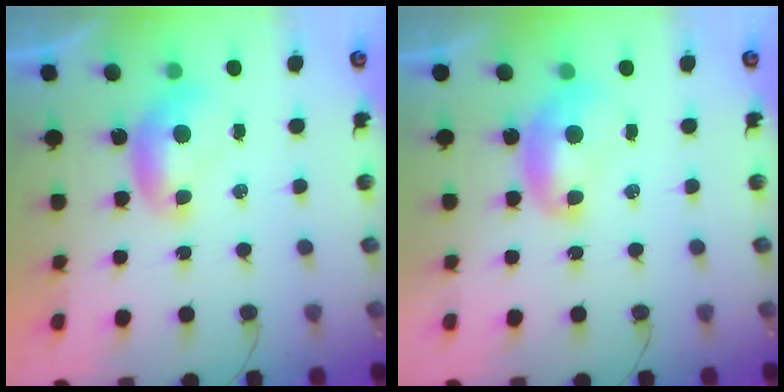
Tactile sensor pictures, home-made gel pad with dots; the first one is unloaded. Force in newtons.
{"total": 2.1, "press": 2.1, "slide": 0.3}